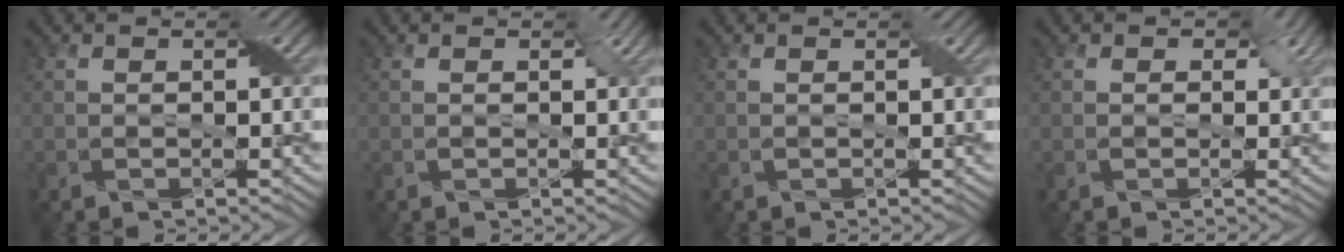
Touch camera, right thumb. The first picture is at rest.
{"total": 0.8, "force": [0.2, 0.7, 0.3], "torque": [-0.011, -0.003, 0.004]}
{"total": 0.0}
{"total": 2.4, "force": [0.6, 1.9, 1.2], "torque": [-0.017, -0.003, 0.004]}